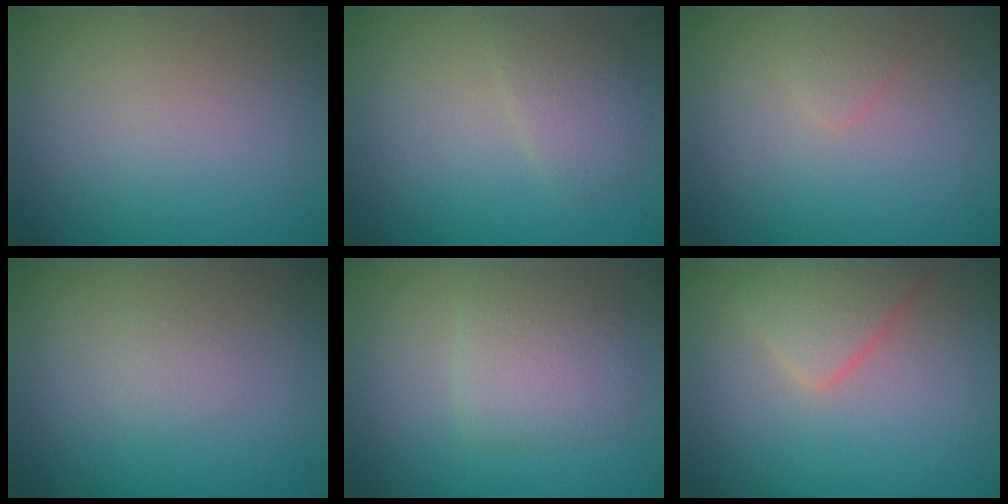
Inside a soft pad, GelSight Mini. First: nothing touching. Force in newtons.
{"total": 2.0, "press": 2.0, "slide": 0.1}
{"total": 0.7, "press": 0.7, "slide": 0.0}
{"total": 0.7, "press": 0.7, "slide": 0.1}
{"total": 2.9, "press": 2.9, "slide": 0.1}
{"total": 2.7, "press": 2.7, "slide": 0.1}